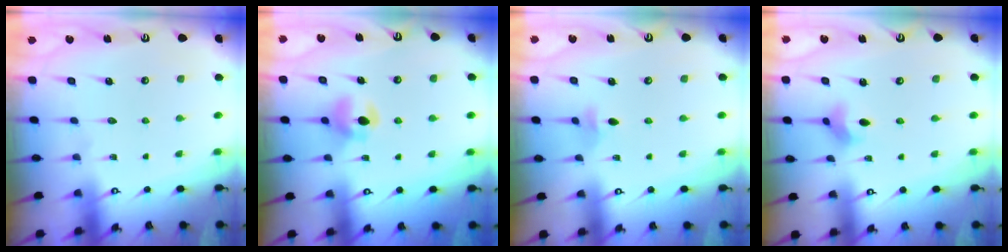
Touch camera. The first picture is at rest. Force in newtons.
{"total": 6.6, "press": 6.5, "slide": 0.6}
{"total": 3.6, "press": 3.5, "slide": 0.8}
{"total": 3.0, "press": 3.0, "slide": 0.5}